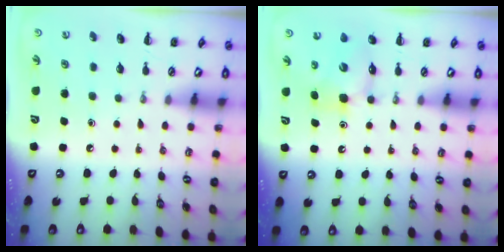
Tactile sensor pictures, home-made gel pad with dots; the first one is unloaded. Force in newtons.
{"total": 6.0, "press": 5.9, "slide": 0.9}